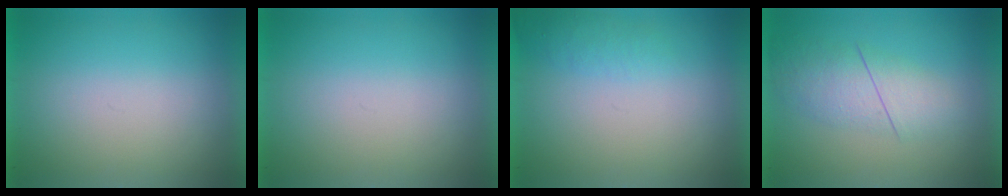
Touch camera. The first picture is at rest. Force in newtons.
{"total": 0.0}
{"total": 1.3}
{"total": 2.7}